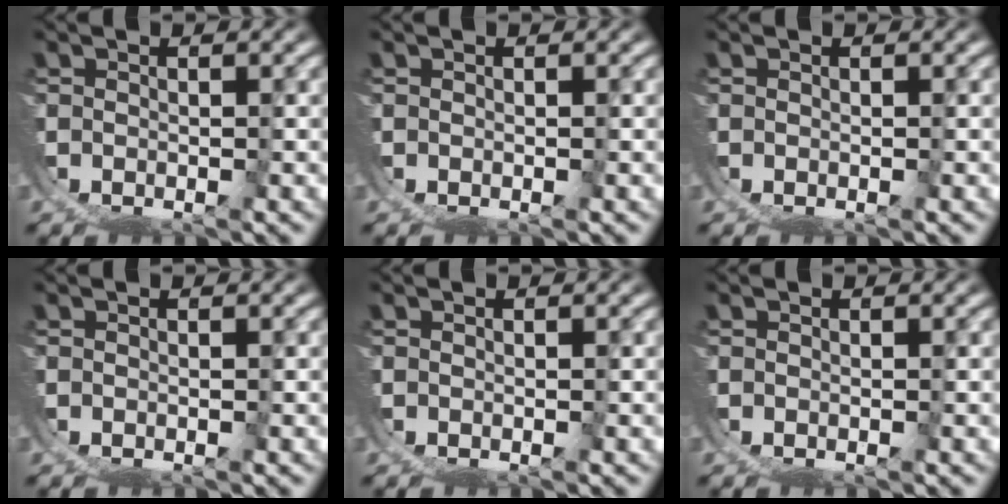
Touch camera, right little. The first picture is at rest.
{"total": 0.0}
{"total": 0.0}
{"total": 0.0}
{"total": 0.0}
{"total": 0.0}